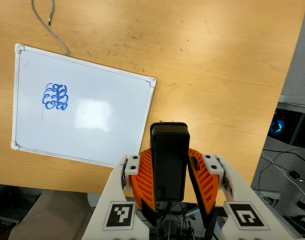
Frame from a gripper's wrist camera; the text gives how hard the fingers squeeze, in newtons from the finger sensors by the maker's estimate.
{"total": 6.3, "left": 4.9, "right": 7.7}